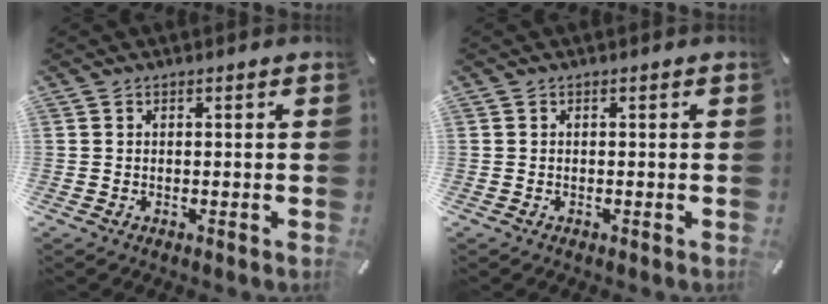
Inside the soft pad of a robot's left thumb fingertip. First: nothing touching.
{"total": 0.0}